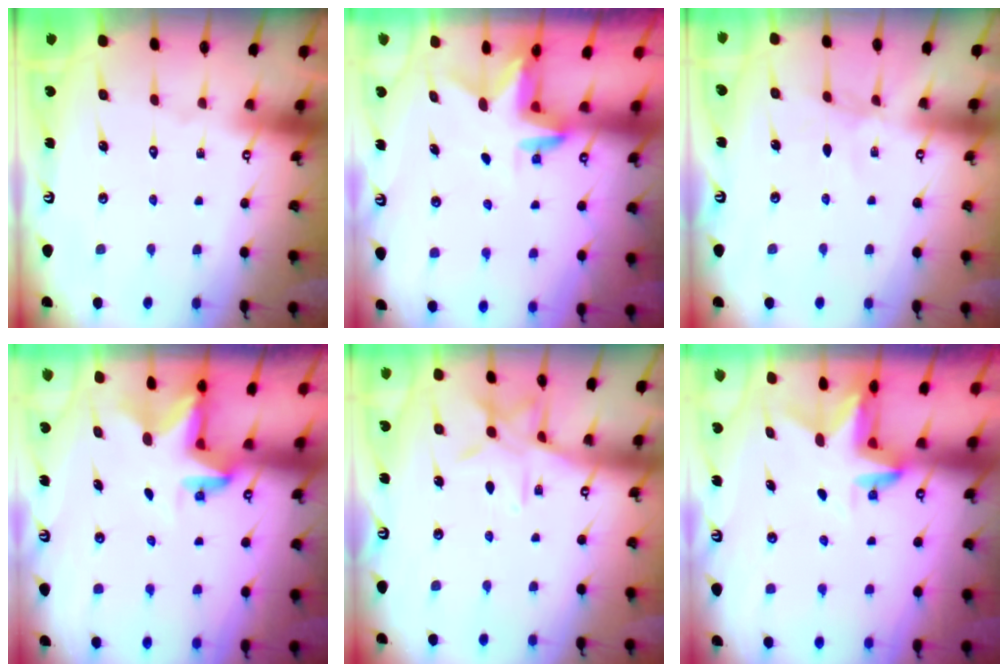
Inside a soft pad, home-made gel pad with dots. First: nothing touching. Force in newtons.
{"total": 3.0, "press": 3.0, "slide": 0.2}
{"total": 2.6, "press": 2.6, "slide": 0.4}
{"total": 2.9, "press": 2.9, "slide": 0.1}
{"total": 9.2, "press": 9.2, "slide": 0.4}
{"total": 2.9, "press": 2.9, "slide": 0.2}